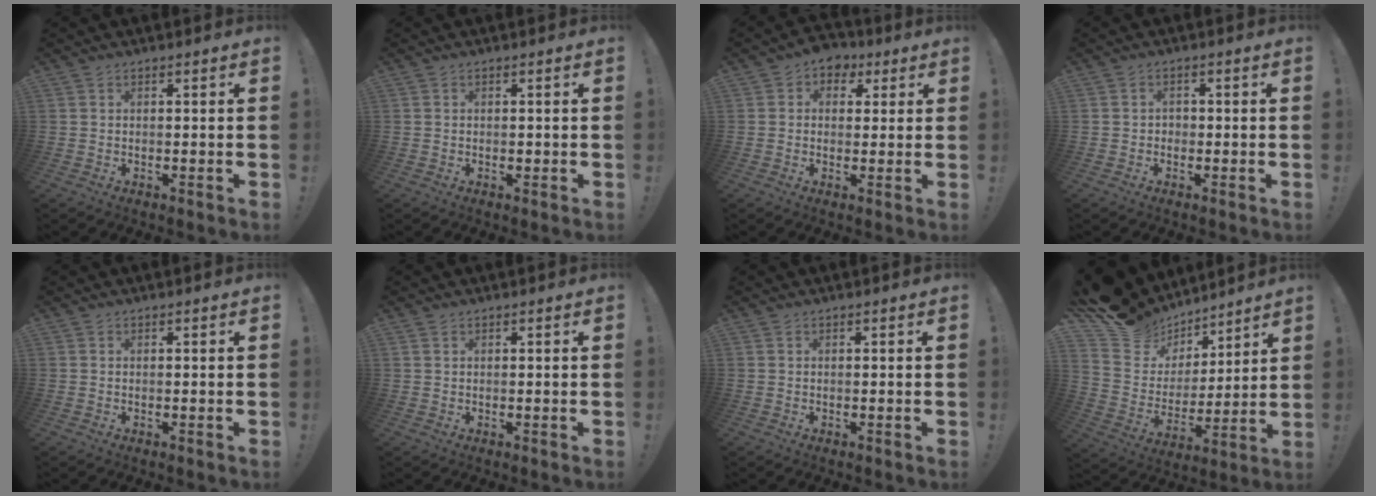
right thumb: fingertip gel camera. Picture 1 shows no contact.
{"total": 0.6, "force": [-0.2, 0.5, 0.1], "torque": [-0.004, 0.003, -0.003]}
{"total": 5.7, "force": [2.1, 4.9, 2.0], "torque": [-0.017, -0.007, 0.041]}
{"total": 1.7, "force": [-0.9, 1.2, 0.8], "torque": [-0.013, 0.005, -0.016]}
{"total": 0.0}
{"total": 0.6, "force": [0.3, 0.4, 0.2], "torque": [-0.010, 0.004, 0.007]}
{"total": 0.0}
{"total": 13.9, "force": [10.1, 9.2, 2.9], "torque": [-0.065, -0.077, 0.201]}